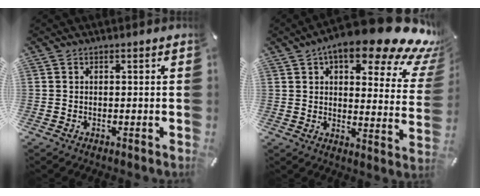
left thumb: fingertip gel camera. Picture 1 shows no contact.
{"total": 19.4, "force": [12.9, 6.3, 13.1], "torque": [-0.181, -0.086, 0.206]}